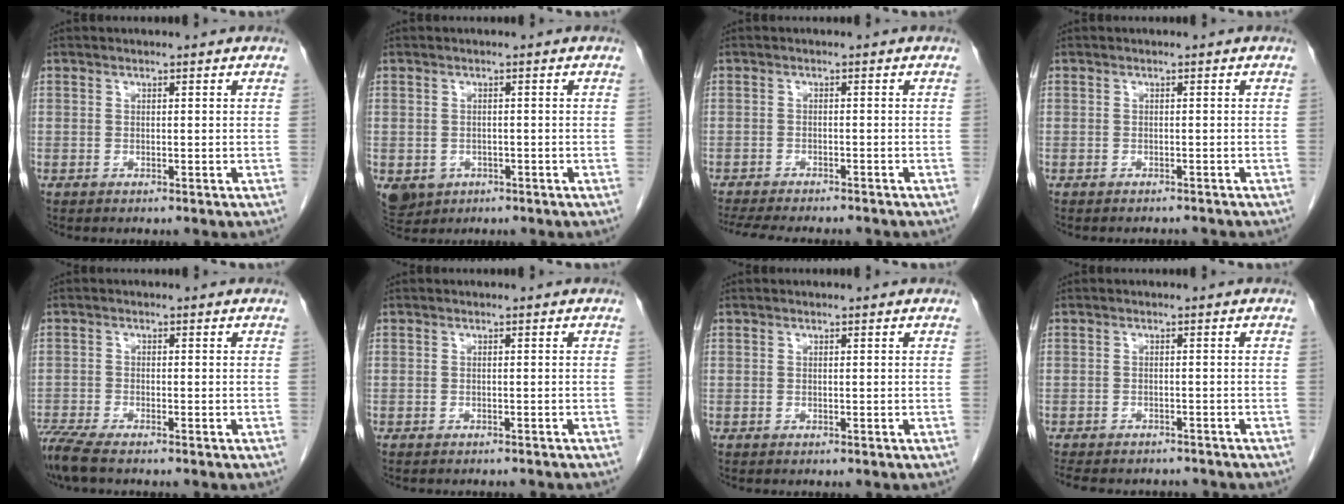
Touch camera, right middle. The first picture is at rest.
{"total": 5.8, "force": [-2.5, 4.9, 1.9], "torque": [-0.041, -0.003, -0.032]}
{"total": 11.8, "force": [-10.4, 2.4, 4.9], "torque": [-0.083, -0.012, -0.142]}
{"total": 2.4, "force": [-2.2, 0.8, 0.0], "torque": [0.003, -0.003, -0.031]}
{"total": 5.0, "force": [-4.2, 0.3, 2.7], "torque": [-0.055, -0.017, -0.079]}
{"total": 5.1, "force": [-4.6, 1.2, 1.9], "torque": [-0.022, -0.006, -0.051]}
{"total": 0.0}
{"total": 10.4, "force": [-9.2, 3.5, 3.3], "torque": [-0.067, 0.000, -0.115]}